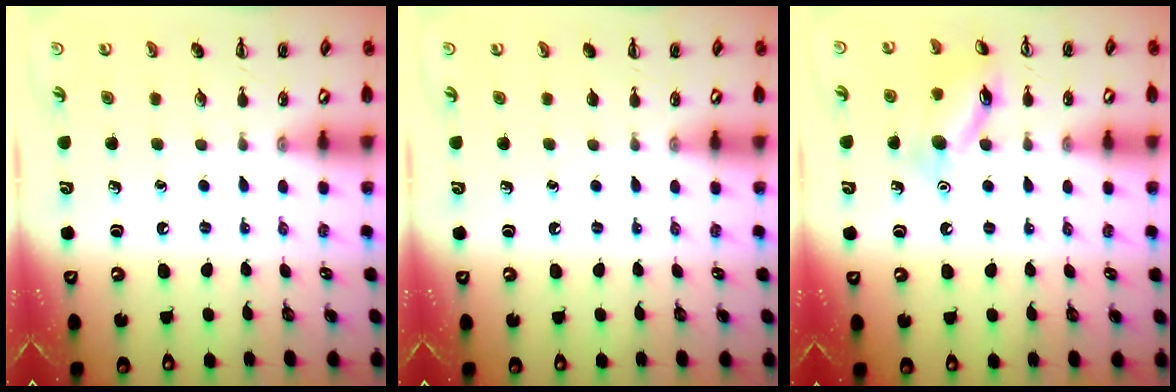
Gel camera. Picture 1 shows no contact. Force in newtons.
{"total": 0.0}
{"total": 11.9, "press": 11.9, "slide": 0.6}